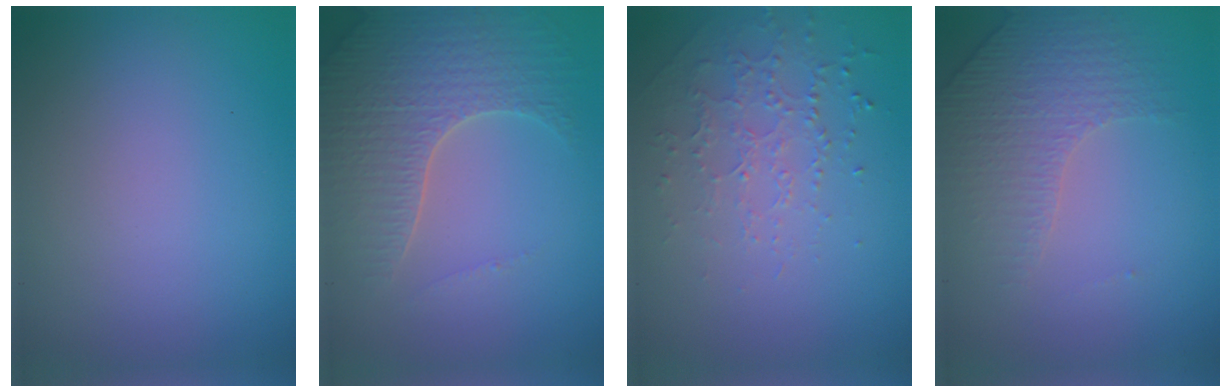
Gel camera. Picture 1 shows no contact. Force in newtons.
{"total": 5.1, "press": 4.5, "slide": 2.3}
{"total": 1.7, "press": 1.5, "slide": 0.8}
{"total": 4.2, "press": 2.9, "slide": 3.1}